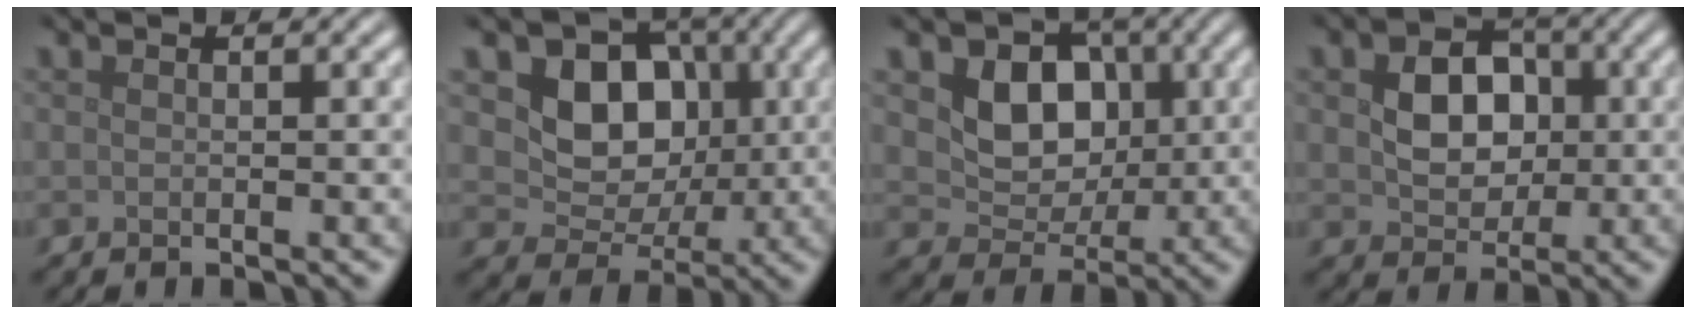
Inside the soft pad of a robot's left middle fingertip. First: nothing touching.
{"total": 6.7, "force": [1.2, 5.3, 3.9], "torque": [-0.058, -0.005, 0.011]}
{"total": 5.6, "force": [1.1, 4.4, 3.4], "torque": [-0.056, -0.007, 0.012]}
{"total": 5.4, "force": [0.5, 4.1, 3.4], "torque": [-0.066, 0.000, 0.004]}